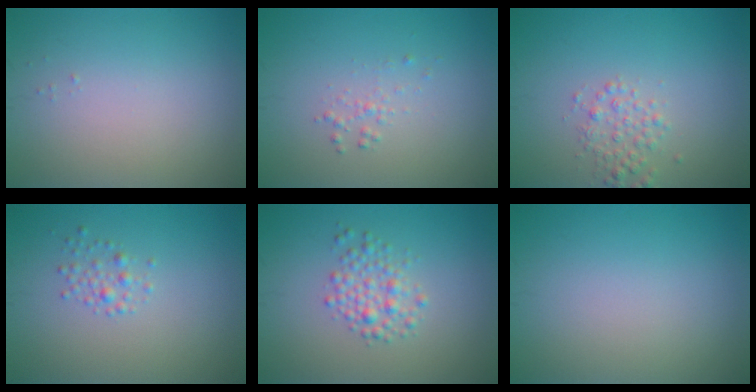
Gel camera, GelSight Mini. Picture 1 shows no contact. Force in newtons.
{"total": 0.9, "press": 0.9, "slide": 0.0}
{"total": 2.0, "press": 2.0, "slide": 0.1}
{"total": 1.3, "press": 1.3, "slide": 0.0}
{"total": 2.4, "press": 2.4, "slide": 0.1}
{"total": 0.0}